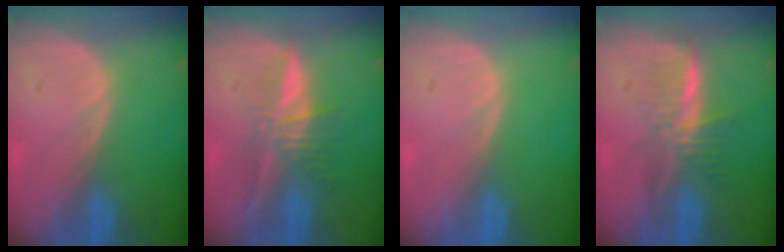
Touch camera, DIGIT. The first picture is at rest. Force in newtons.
{"total": 6.2, "press": 5.5, "slide": 2.9}
{"total": 0.0}
{"total": 5.8, "press": 5.3, "slide": 2.3}